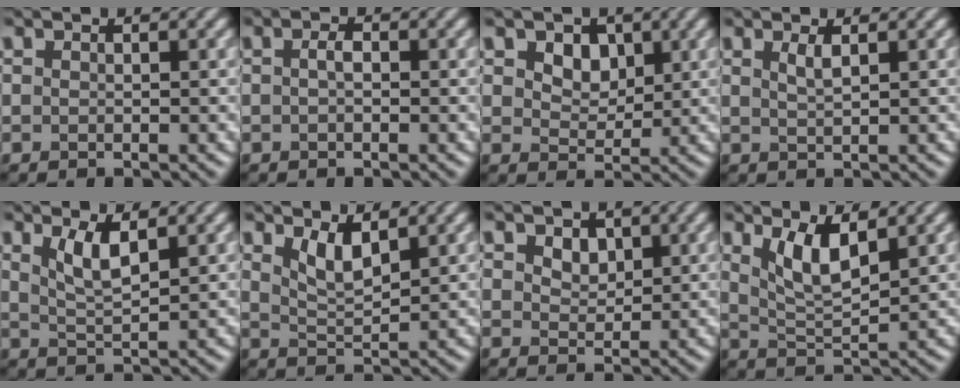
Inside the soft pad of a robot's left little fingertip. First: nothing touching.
{"total": 1.0, "force": [0.0, 0.5, 0.9], "torque": [-0.020, 0.002, -0.001]}
{"total": 3.0, "force": [1.4, 2.2, 1.6], "torque": [-0.036, -0.012, 0.022]}
{"total": 1.5, "force": [0.8, 0.4, 1.2], "torque": [-0.021, 0.001, 0.013]}
{"total": 3.1, "force": [1.6, 0.8, 2.5], "torque": [-0.052, -0.006, 0.034]}
{"total": 2.8, "force": [1.8, 0.8, 2.0], "torque": [-0.042, -0.011, 0.038]}
{"total": 1.9, "force": [1.0, 1.2, 0.9], "torque": [-0.020, -0.005, 0.018]}
{"total": 4.1, "force": [2.0, 1.2, 3.3], "torque": [-0.070, -0.009, 0.043]}